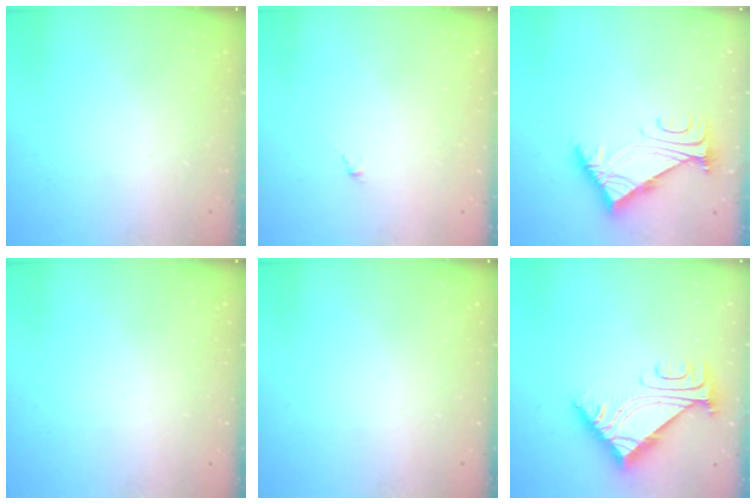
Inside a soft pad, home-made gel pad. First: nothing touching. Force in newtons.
{"total": 0.0}
{"total": 5.4, "press": 5.3, "slide": 0.9}
{"total": 0.0}
{"total": 0.0}
{"total": 7.5, "press": 7.4, "slide": 0.8}